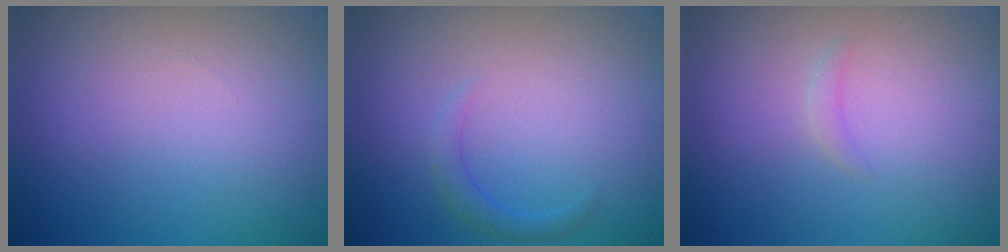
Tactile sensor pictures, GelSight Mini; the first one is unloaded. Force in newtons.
{"total": 1.3, "press": 1.3, "slide": 0.1}
{"total": 0.7, "press": 0.7, "slide": 0.1}